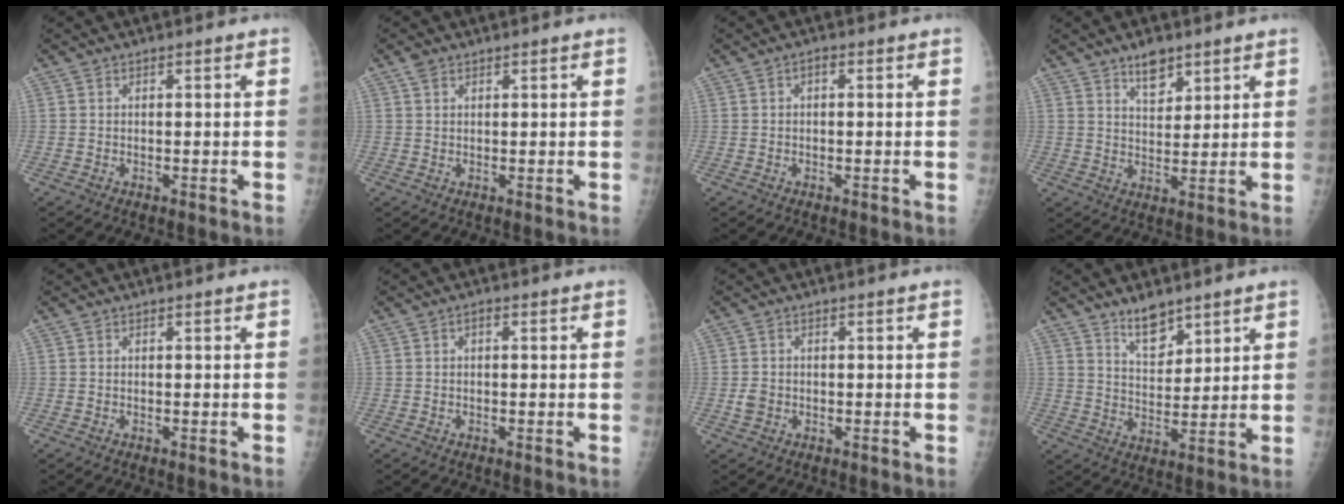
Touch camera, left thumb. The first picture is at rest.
{"total": 1.7, "force": [1.1, 1.1, 0.9], "torque": [-0.014, 0.004, 0.020]}
{"total": 1.1, "force": [0.0, 0.6, 0.9], "torque": [-0.008, 0.004, -0.005]}
{"total": 5.8, "force": [4.0, 2.9, 3.1], "torque": [-0.028, -0.027, 0.068]}
{"total": 0.0}
{"total": 0.9, "force": [0.0, 0.5, 0.7], "torque": [-0.006, 0.003, -0.005]}
{"total": 2.0, "force": [-0.5, 1.7, 1.0], "torque": [-0.016, 0.003, -0.008]}
{"total": 7.0, "force": [5.2, 3.2, 3.4], "torque": [-0.032, -0.042, 0.095]}